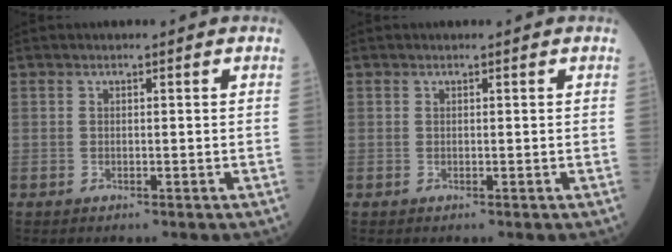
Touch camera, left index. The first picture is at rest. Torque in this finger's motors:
{"motor_torque": [-0.03, 0.03, 0.00, 0.00]}